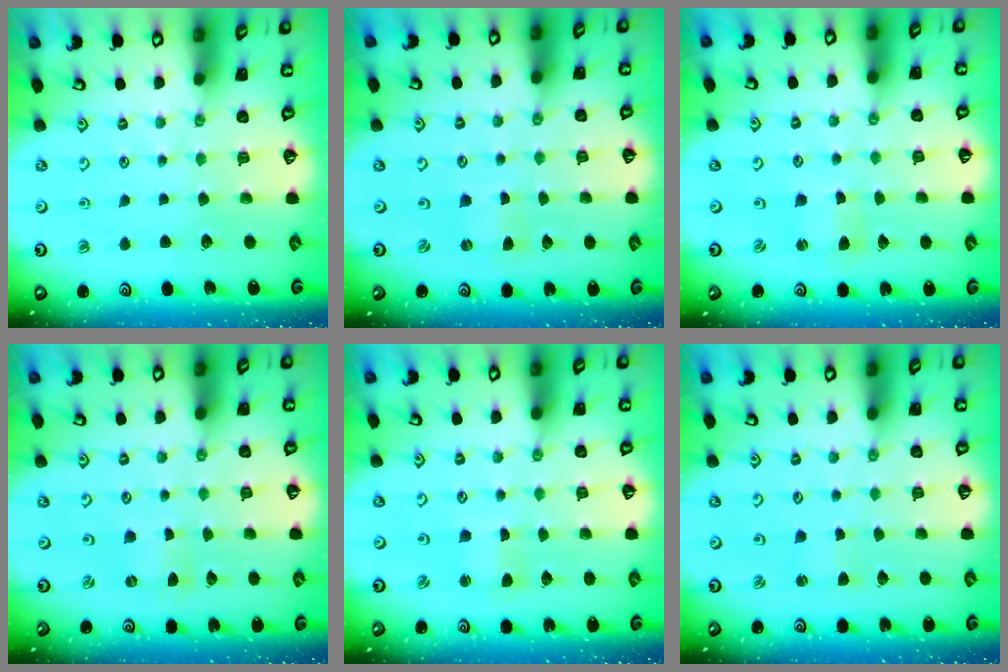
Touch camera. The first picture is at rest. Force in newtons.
{"total": 0.0}
{"total": 1.9, "press": 1.9, "slide": 0.3}
{"total": 0.0}
{"total": 0.9, "press": 0.9, "slide": 0.3}
{"total": 1.4, "press": 1.4, "slide": 0.3}